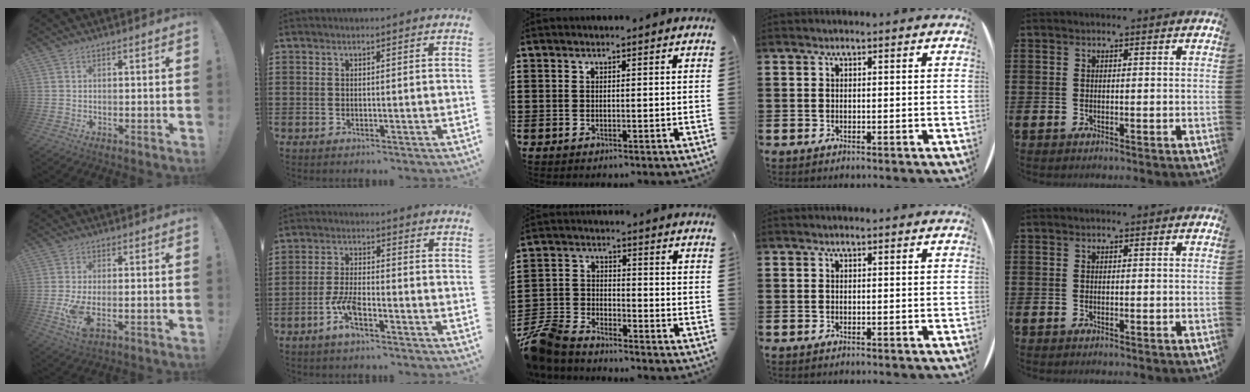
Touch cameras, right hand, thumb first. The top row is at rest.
{"thumb": {"total": 6.7, "force": [-1.3, 2.7, 6.0], "torque": [-0.123, -0.016, -0.020]}, "index": {"total": 5.3, "force": [-3.0, 1.3, 4.2], "torque": [-0.105, -0.007, -0.061]}, "middle": {"total": 7.2, "force": [-6.7, 1.9, 1.7], "torque": [-0.060, 0.007, -0.141]}}